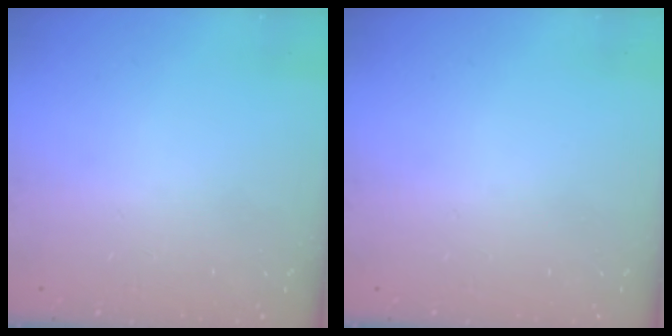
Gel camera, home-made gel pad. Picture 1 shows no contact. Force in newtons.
{"total": 0.0}